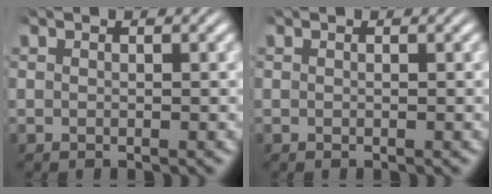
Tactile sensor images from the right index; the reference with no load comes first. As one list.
[{"total": 0.0}]